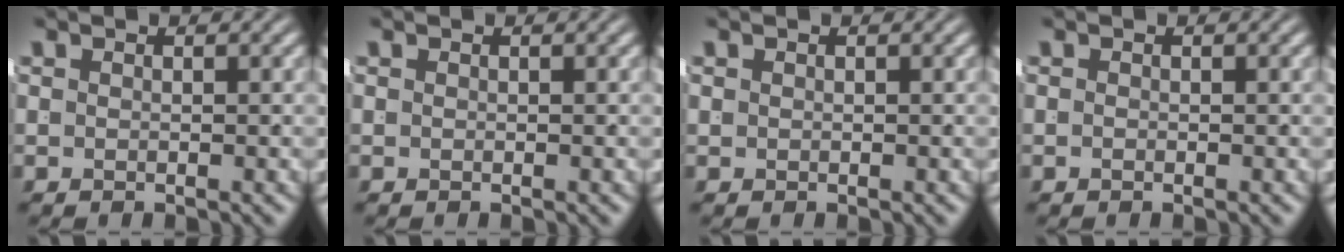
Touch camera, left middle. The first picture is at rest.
{"total": 0.0}
{"total": 0.0}
{"total": 0.6, "force": [-0.4, -0.5, 0.0], "torque": [0.001, -0.005, -0.005]}